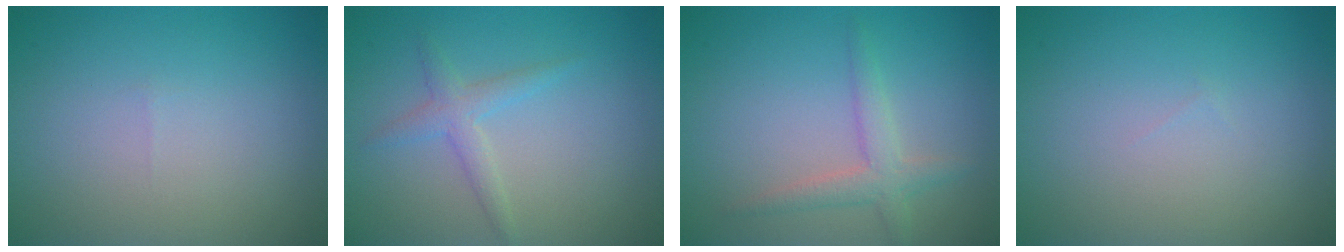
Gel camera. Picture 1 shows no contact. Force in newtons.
{"total": 1.9, "press": 1.9, "slide": 0.1}
{"total": 2.5, "press": 2.5, "slide": 0.1}
{"total": 0.0}